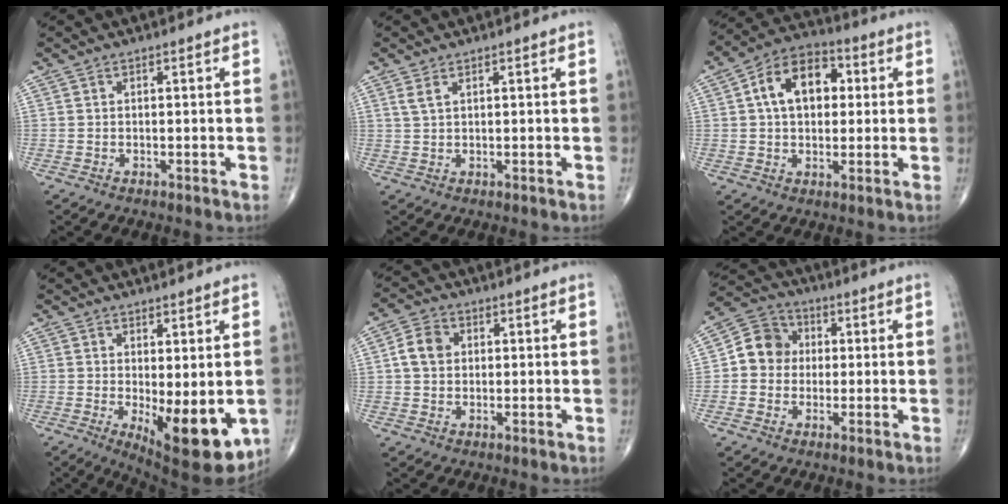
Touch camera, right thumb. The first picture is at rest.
{"total": 1.9, "force": [1.1, 0.8, 1.4], "torque": [-0.034, 0.003, 0.028]}
{"total": 12.4, "force": [2.3, 8.2, 9.0], "torque": [-0.126, 0.021, 0.029]}
{"total": 12.6, "force": [-2.5, 4.5, 11.5], "torque": [-0.151, -0.028, -0.019]}
{"total": 5.2, "force": [0.8, 4.2, 3.1], "torque": [-0.050, 0.009, 0.008]}
{"total": 8.2, "force": [0.4, 7.4, 3.5], "torque": [-0.037, 0.020, -0.008]}